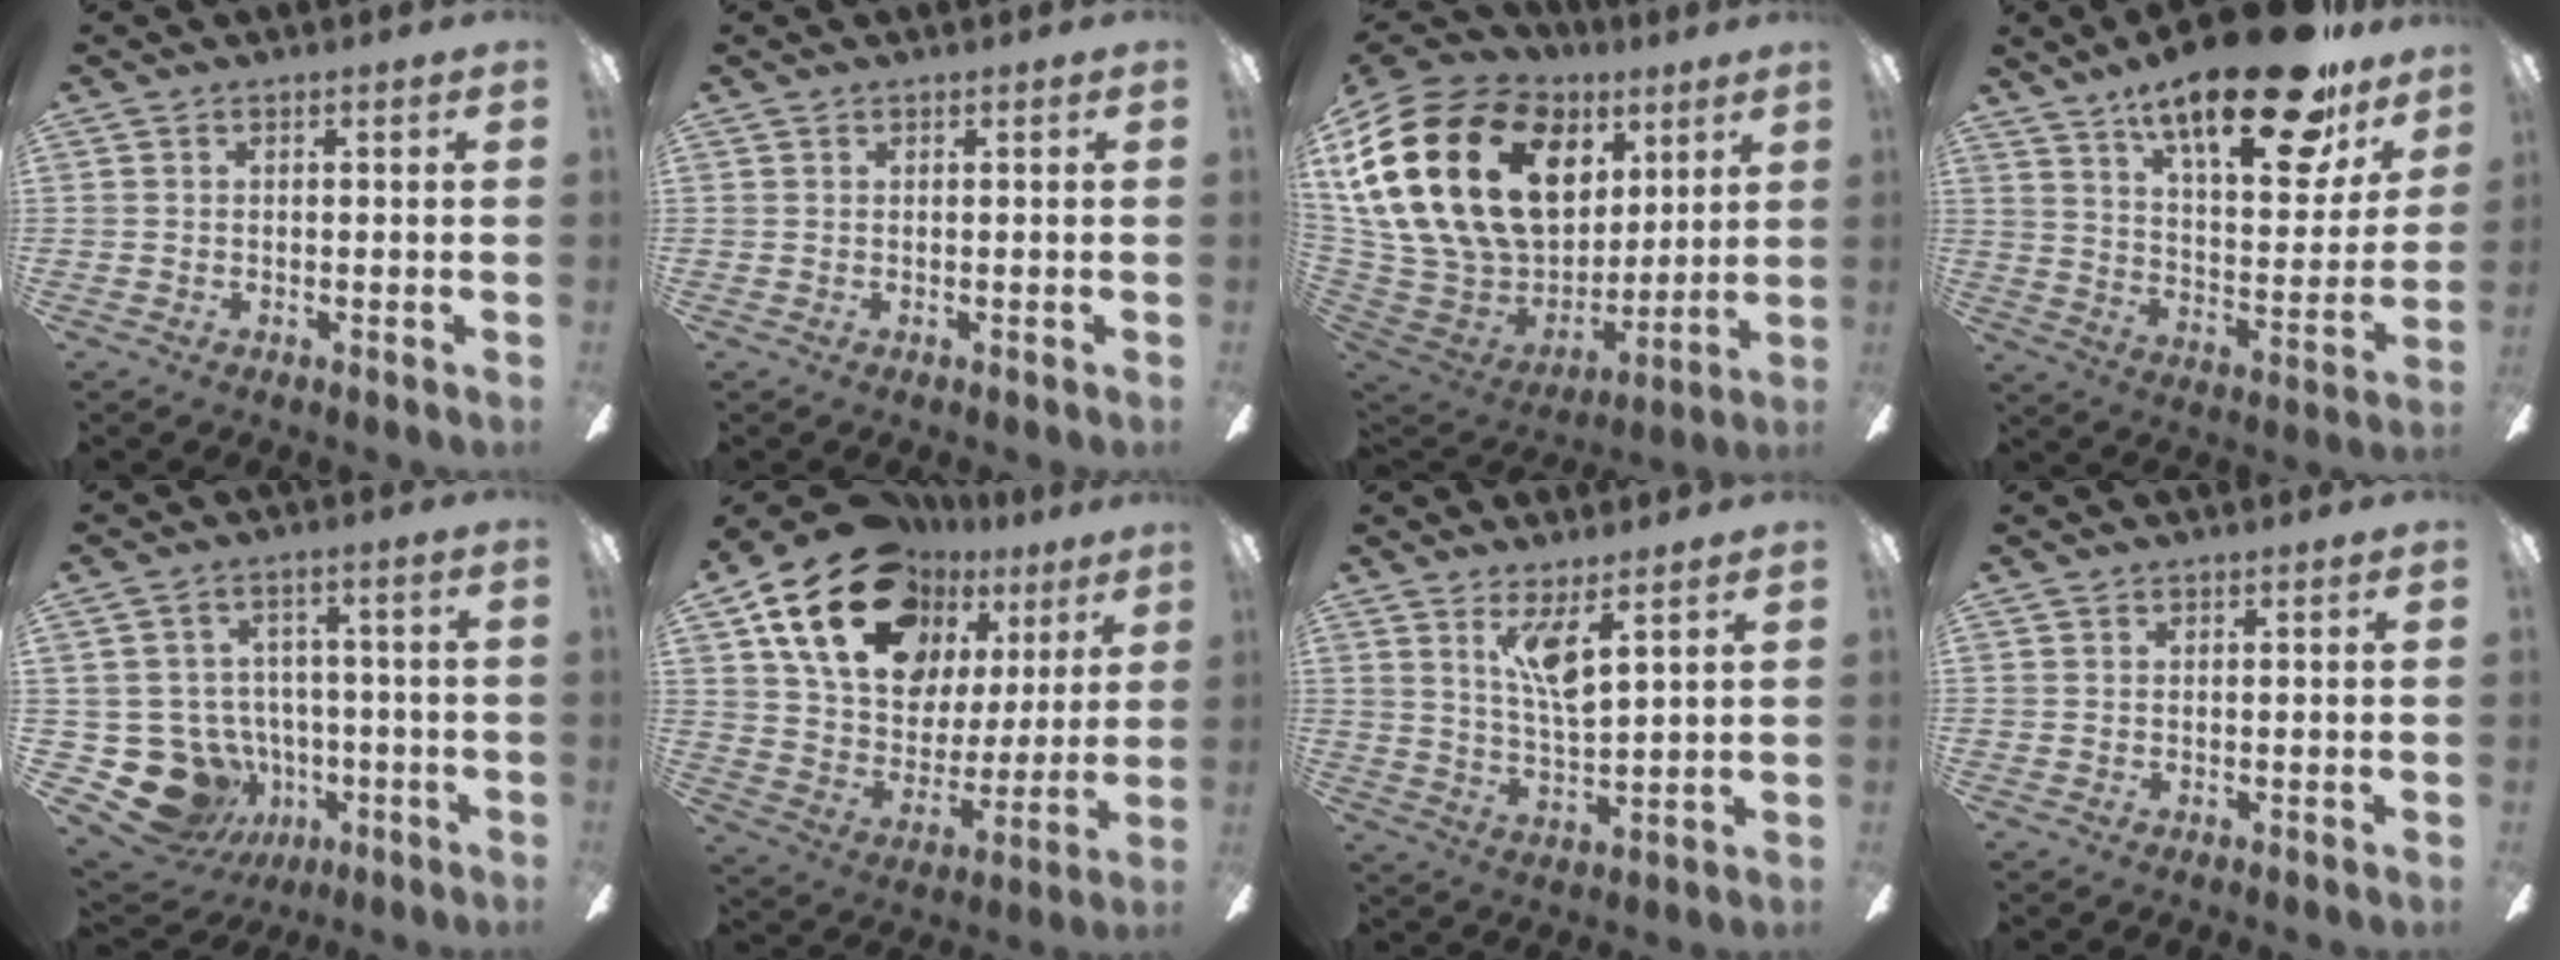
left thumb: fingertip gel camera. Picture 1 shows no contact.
{"total": 0.0}
{"total": 29.8, "force": [9.9, 19.9, 19.9], "torque": [-0.425, -0.031, 0.206]}
{"total": 24.9, "force": [17.7, 7.6, 15.8], "torque": [-0.240, -0.109, 0.287]}
{"total": 14.2, "force": [-5.0, 12.0, 5.8], "torque": [-0.130, 0.023, -0.068]}
{"total": 21.8, "force": [13.4, 13.2, 10.9], "torque": [-0.198, -0.068, 0.250]}
{"total": 8.1, "force": [4.8, 1.9, 6.2], "torque": [-0.126, -0.015, 0.083]}
{"total": 0.0}